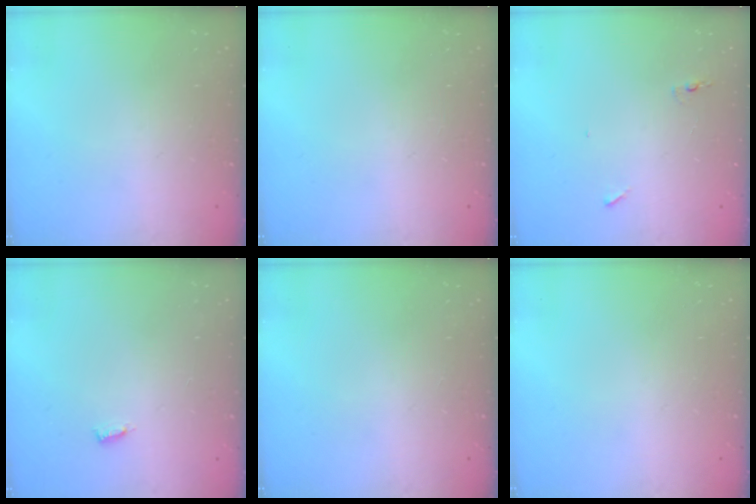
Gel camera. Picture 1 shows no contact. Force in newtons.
{"total": 0.0}
{"total": 4.7, "press": 4.5, "slide": 1.4}
{"total": 3.4, "press": 3.4, "slide": 0.3}
{"total": 0.0}
{"total": 0.0}